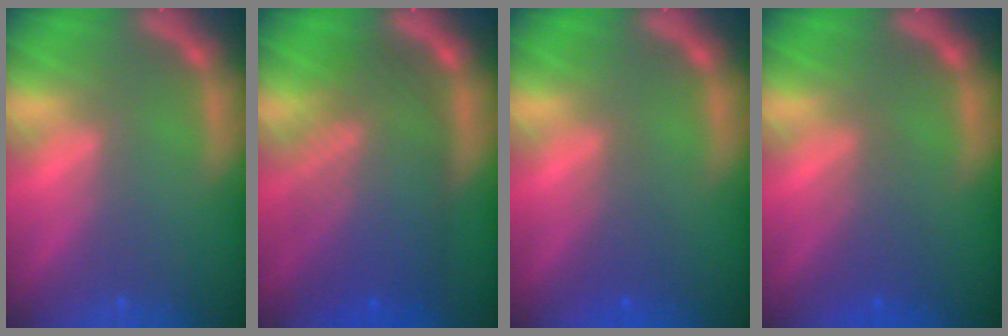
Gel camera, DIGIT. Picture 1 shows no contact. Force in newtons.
{"total": 9.6}
{"total": 2.0}
{"total": 2.5}